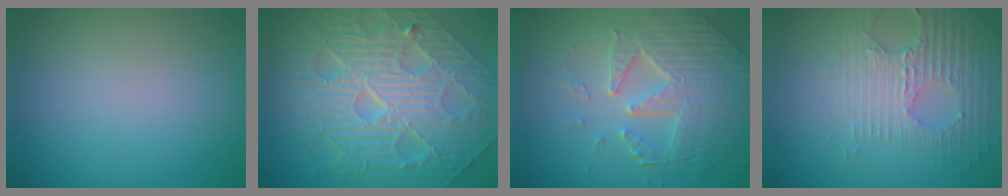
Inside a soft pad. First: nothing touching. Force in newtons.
{"total": 10.8, "press": 7.4, "slide": 7.9}
{"total": 7.6, "press": 5.5, "slide": 5.2}
{"total": 3.6, "press": 3.3, "slide": 1.2}